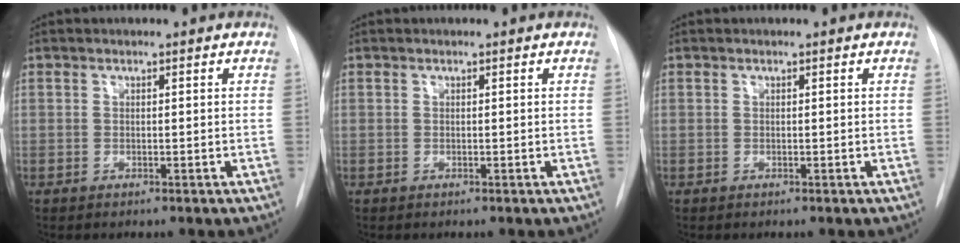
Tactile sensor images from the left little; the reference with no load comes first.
{"total": 0.0}
{"total": 0.0}